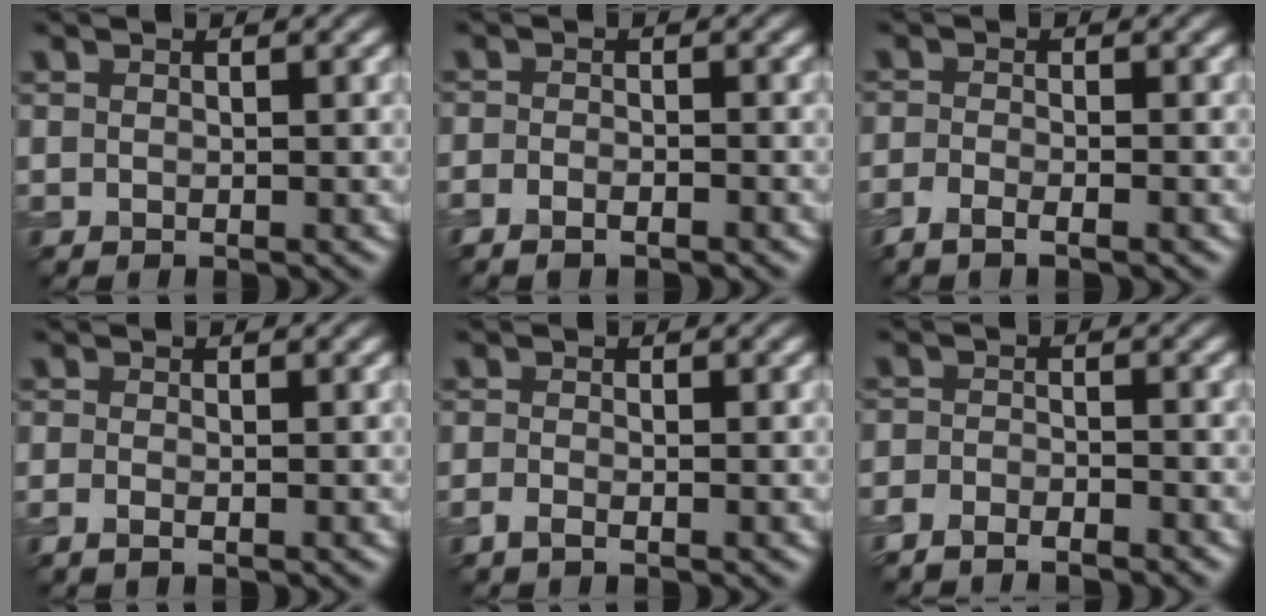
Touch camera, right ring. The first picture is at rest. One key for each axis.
{"total": 2.0, "fx": -1.7, "fy": 0.5, "fz": 0.8, "tx": -0.020, "ty": -0.003, "tz": -0.035}
{"total": 2.3, "fx": -1.7, "fy": 0.3, "fz": 1.4, "tx": -0.032, "ty": -0.002, "tz": -0.034}
{"total": 0.9, "fx": -0.5, "fy": 0.1, "fz": 0.7, "tx": -0.016, "ty": -0.003, "tz": -0.012}
{"total": 0.8, "fx": -0.6, "fy": 0.0, "fz": 0.5, "tx": -0.012, "ty": -0.003, "tz": -0.017}
{"total": 2.8, "fx": -2.7, "fy": 0.3, "fz": 0.4, "tx": -0.011, "ty": -0.003, "tz": -0.055}